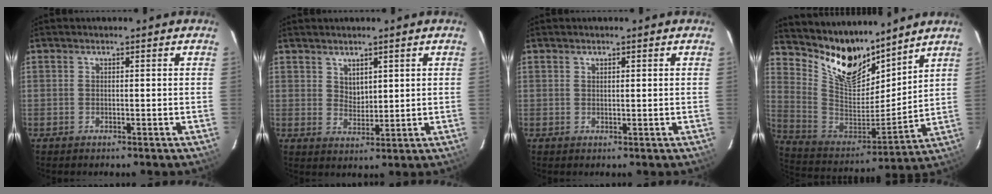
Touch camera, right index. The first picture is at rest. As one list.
[{"total": 3.2, "force": [2.3, 1.8, 1.3], "torque": [-0.015, -0.002, 0.044]}, {"total": 0.6, "force": [0.5, 0.1, 0.3], "torque": [-0.006, 0.001, 0.010]}, {"total": 15.2, "force": [12.8, 5.2, 6.2], "torque": [-0.137, -0.024, 0.245]}]